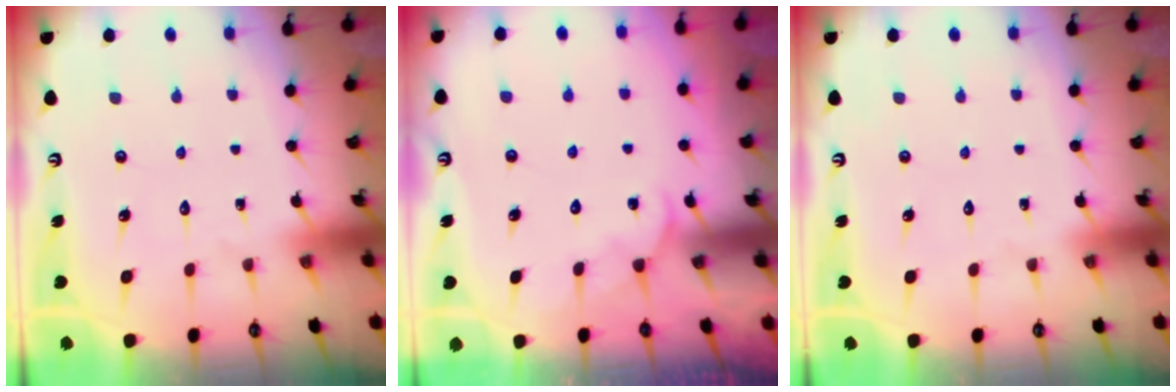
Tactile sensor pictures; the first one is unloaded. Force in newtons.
{"total": 4.6, "press": 4.6, "slide": 0.4}
{"total": 0.0}